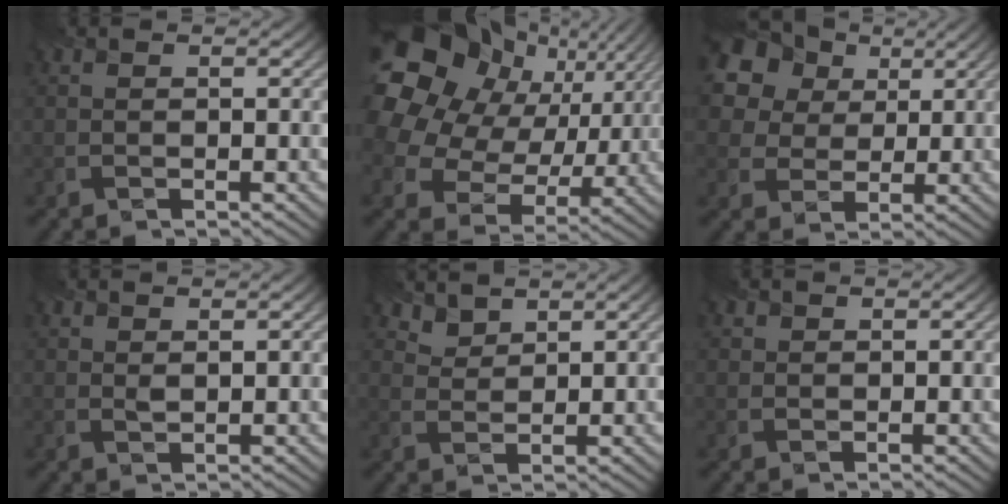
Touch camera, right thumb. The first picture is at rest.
{"total": 21.0, "force": [5.8, 17.1, 10.8], "torque": [-0.303, 0.013, 0.125]}
{"total": 17.9, "force": [9.3, 13.1, 7.9], "torque": [-0.242, 0.048, 0.184]}
{"total": 1.2, "force": [1.1, 0.5, 0.4], "torque": [-0.013, -0.005, 0.025]}
{"total": 2.9, "force": [2.6, 1.2, 0.3], "torque": [-0.015, -0.006, 0.064]}
{"total": 1.5, "force": [1.2, 1.0, 0.0], "torque": [-0.002, 0.001, 0.027]}